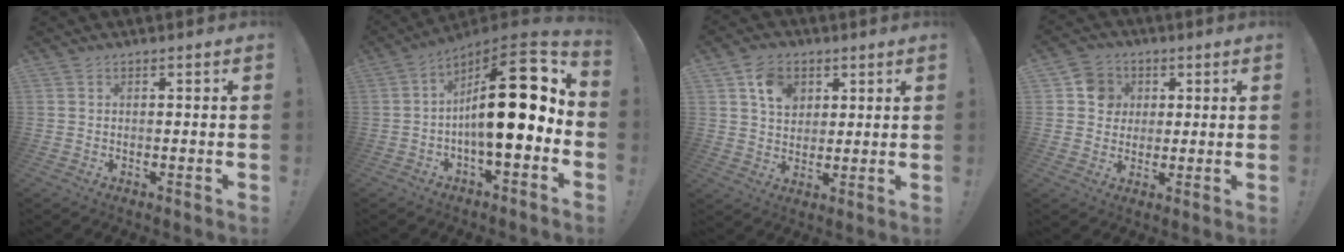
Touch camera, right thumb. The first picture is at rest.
{"total": 21.6, "force": [1.8, 6.6, 20.5], "torque": [-0.313, -0.010, 0.021]}
{"total": 9.2, "force": [4.3, 7.1, 4.0], "torque": [-0.059, -0.014, 0.083]}
{"total": 8.2, "force": [1.9, 7.7, 2.1], "torque": [-0.029, -0.003, 0.042]}